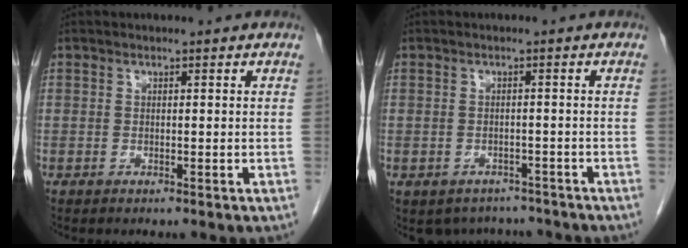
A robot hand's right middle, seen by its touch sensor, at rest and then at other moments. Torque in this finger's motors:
{"motor_torque": [0.20, -0.19, -0.01, 0.01]}